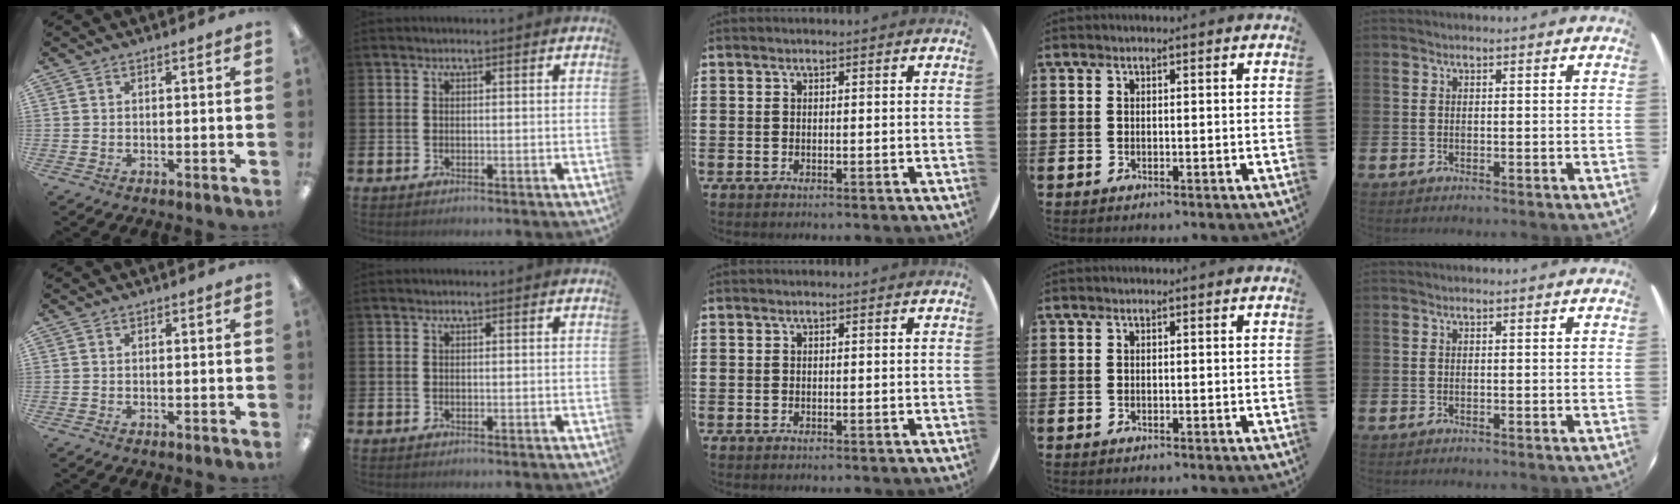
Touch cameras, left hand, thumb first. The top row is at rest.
{}